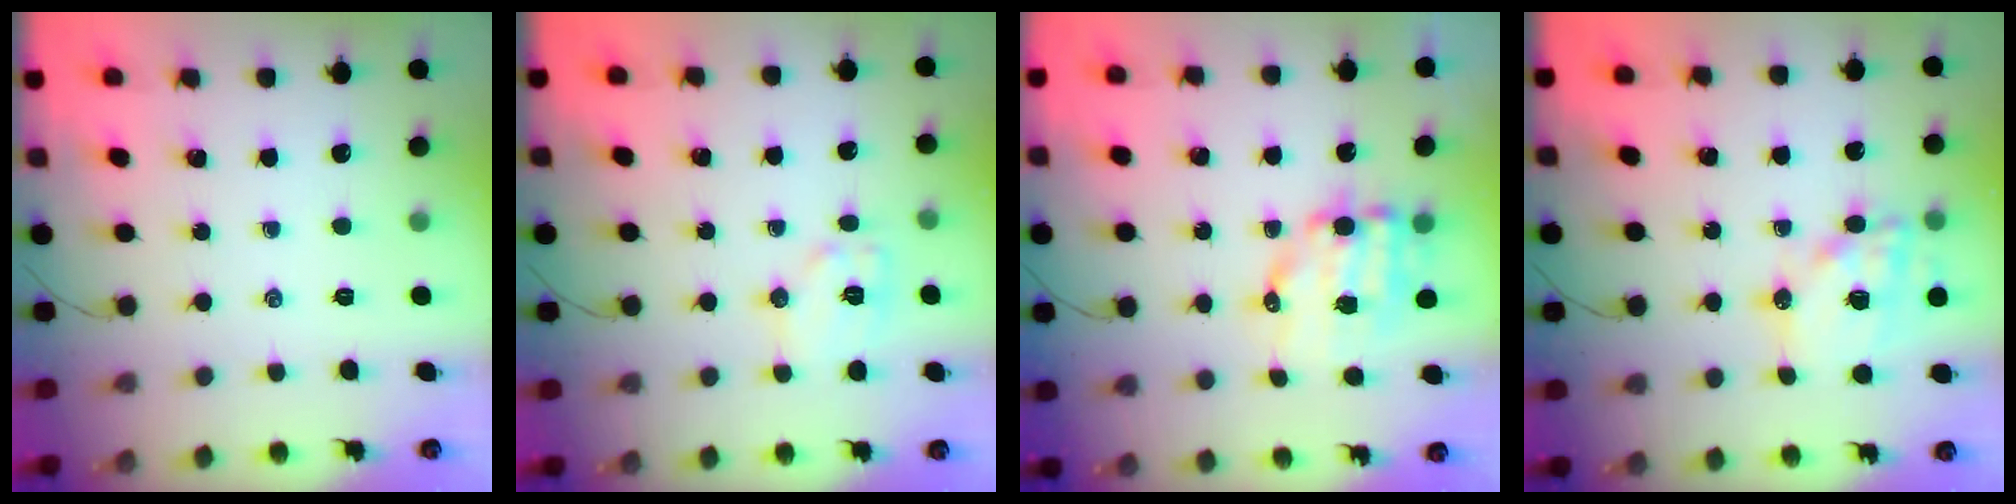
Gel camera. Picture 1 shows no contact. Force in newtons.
{"total": 8.0, "press": 8.0, "slide": 0.3}
{"total": 9.3, "press": 9.1, "slide": 2.1}
{"total": 16.3, "press": 15.9, "slide": 3.7}